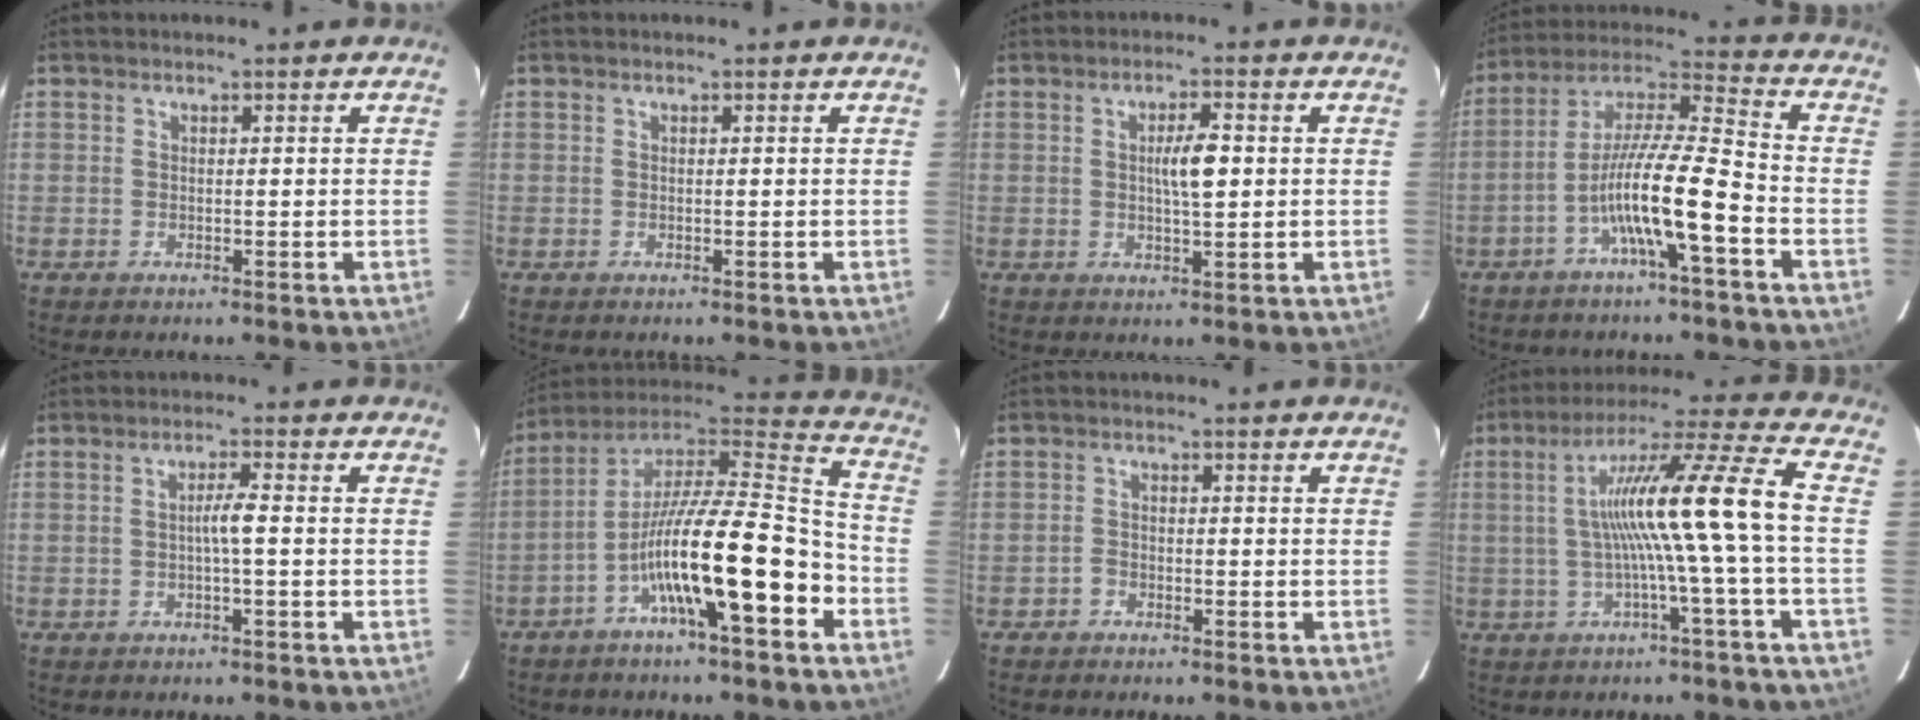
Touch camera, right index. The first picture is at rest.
{"total": 0.0}
{"total": 4.5, "force": [0.4, 0.7, 4.4], "torque": [-0.075, 0.004, 0.007]}
{"total": 12.3, "force": [-4.9, 0.2, 11.3], "torque": [-0.213, 0.016, -0.092]}
{"total": 2.5, "force": [-0.3, -0.2, 2.4], "torque": [-0.041, 0.001, -0.005]}
{"total": 17.8, "force": [-7.0, 1.8, 16.2], "torque": [-0.279, 0.014, -0.121]}
{"total": 1.2, "force": [-0.9, 0.8, 0.3], "torque": [-0.005, 0.004, -0.017]}
{"total": 13.0, "force": [-0.6, -2.2, 12.8], "torque": [-0.212, 0.020, -0.011]}